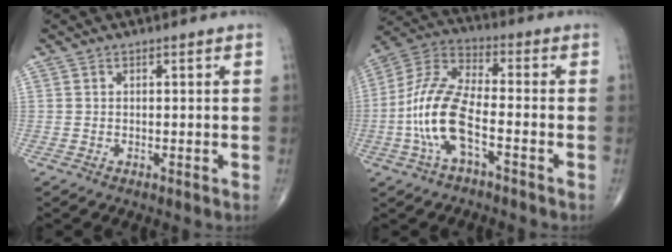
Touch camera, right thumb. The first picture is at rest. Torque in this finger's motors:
{"motor_torque": [0.32, 0.60, 1.63, -0.30, 0.50]}